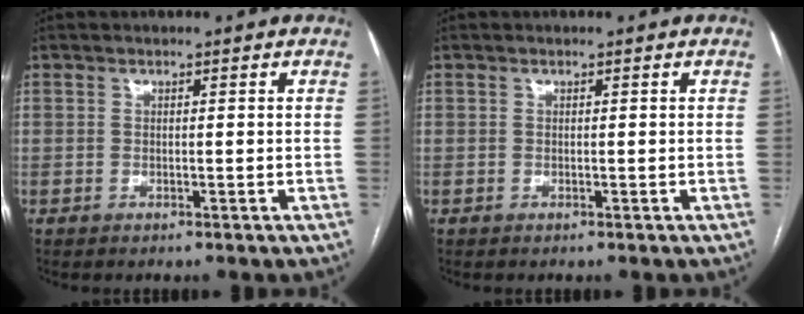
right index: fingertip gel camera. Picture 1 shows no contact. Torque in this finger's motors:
{"motor_torque": [0.00, 0.00, 0.00, 0.00]}